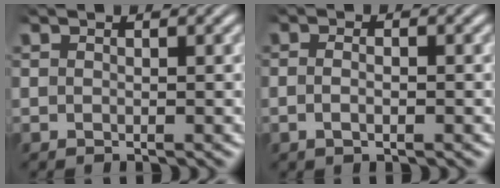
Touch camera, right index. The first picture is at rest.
{"total": 1.5, "force": [-0.8, 0.3, 1.2], "torque": [-0.030, -0.006, -0.012]}